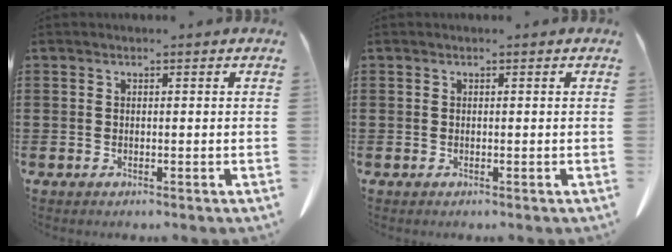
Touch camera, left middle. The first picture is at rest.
{"total": 0.0}